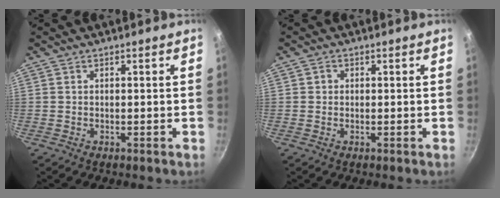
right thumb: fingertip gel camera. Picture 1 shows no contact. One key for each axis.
{"total": 1.1, "fx": 0.1, "fy": 1.1, "fz": 0.3, "tx": -0.001, "ty": 0.002, "tz": -0.002}